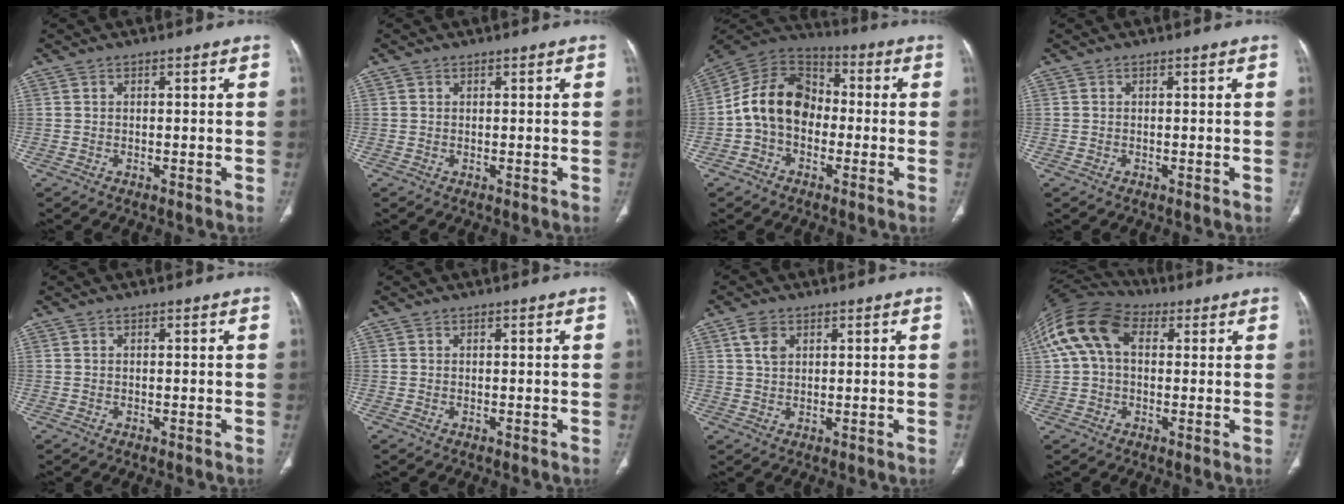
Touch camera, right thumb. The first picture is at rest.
{"total": 0.0}
{"total": 13.4, "force": [-1.7, 10.1, 8.6], "torque": [-0.139, 0.041, -0.045]}
{"total": 0.0}
{"total": 0.0}
{"total": 0.0}
{"total": 3.5, "force": [1.5, 2.3, 2.2], "torque": [-0.036, 0.000, 0.033]}
{"total": 14.2, "force": [3.6, 9.3, 10.0], "torque": [-0.204, 0.043, 0.060]}